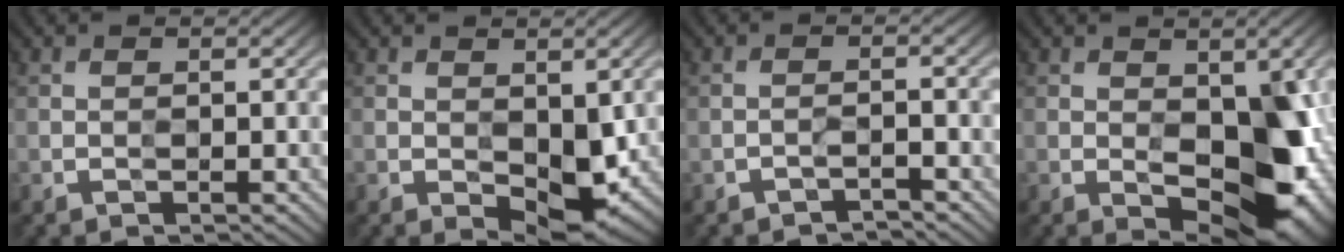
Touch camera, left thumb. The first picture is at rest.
{"total": 5.9, "force": [-1.1, 3.4, 4.8], "torque": [-0.077, -0.007, -0.008]}
{"total": 1.6, "force": [-1.5, -0.5, -0.6], "torque": [0.013, 0.009, -0.030]}
{"total": 12.0, "force": [-1.8, 6.7, 9.8], "torque": [-0.124, -0.004, -0.014]}